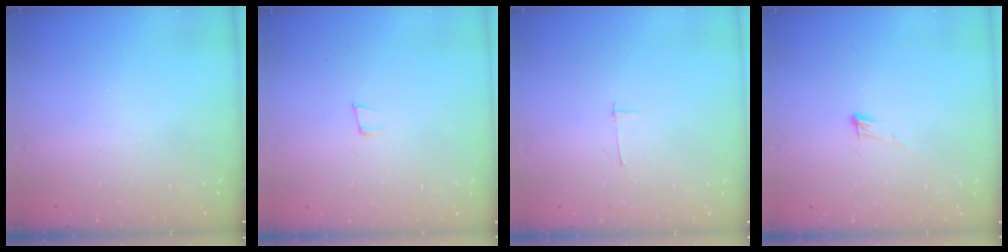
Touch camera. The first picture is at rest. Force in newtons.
{"total": 5.9, "press": 5.2, "slide": 2.8}
{"total": 2.7, "press": 2.7, "slide": 0.3}
{"total": 3.7, "press": 3.7, "slide": 0.3}